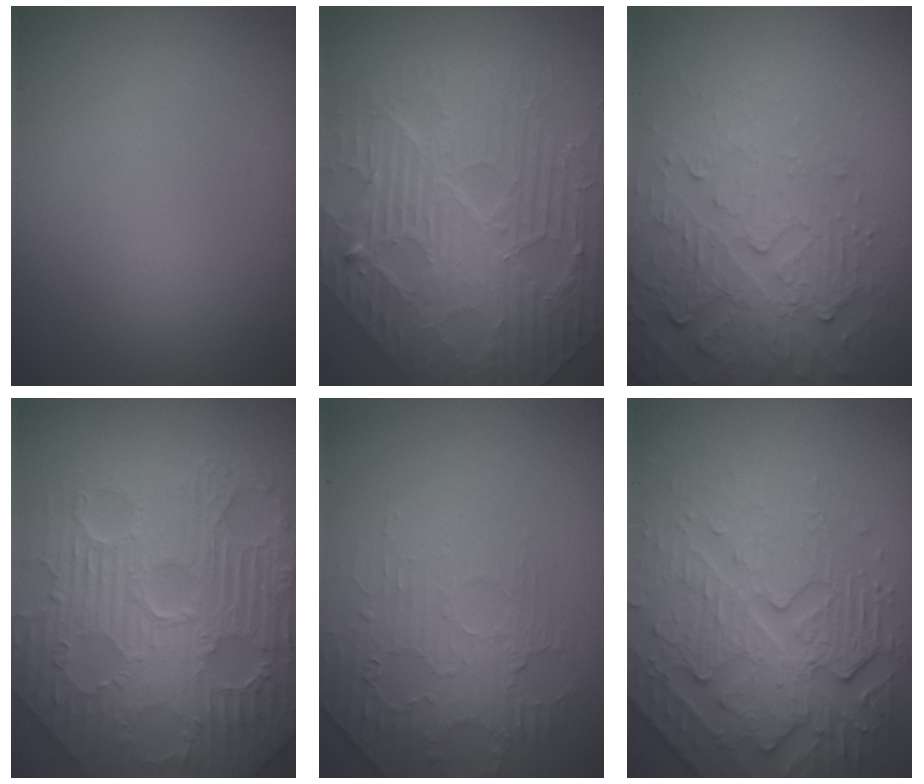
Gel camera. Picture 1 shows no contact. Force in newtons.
{"total": 6.4, "press": 5.5, "slide": 3.3}
{"total": 5.5, "press": 3.5, "slide": 4.2}
{"total": 11.7, "press": 7.7, "slide": 8.8}
{"total": 2.3, "press": 1.5, "slide": 1.7}
{"total": 5.8, "press": 5.0, "slide": 2.9}